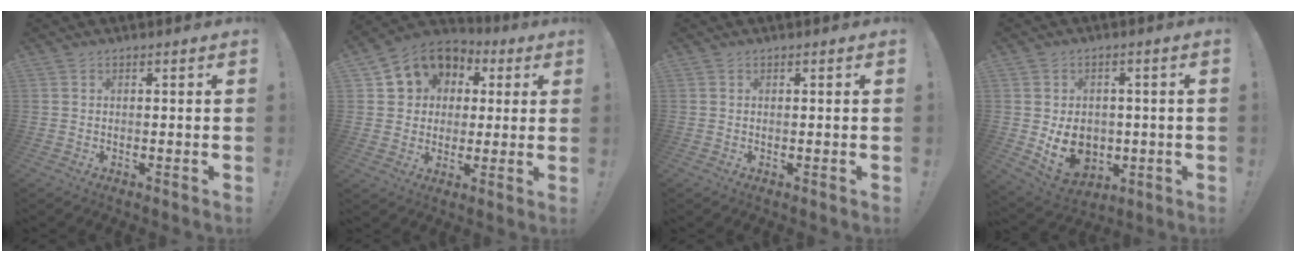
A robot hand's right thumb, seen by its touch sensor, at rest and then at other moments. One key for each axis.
{"total": 10.8, "fx": 4.0, "fy": 9.5, "fz": 3.2, "tx": -0.041, "ty": -0.026, "tz": 0.084}
{"total": 0.0}
{"total": 10.8, "fx": -1.2, "fy": 8.9, "fz": 5.9, "tx": -0.099, "ty": -0.003, "tz": -0.012}